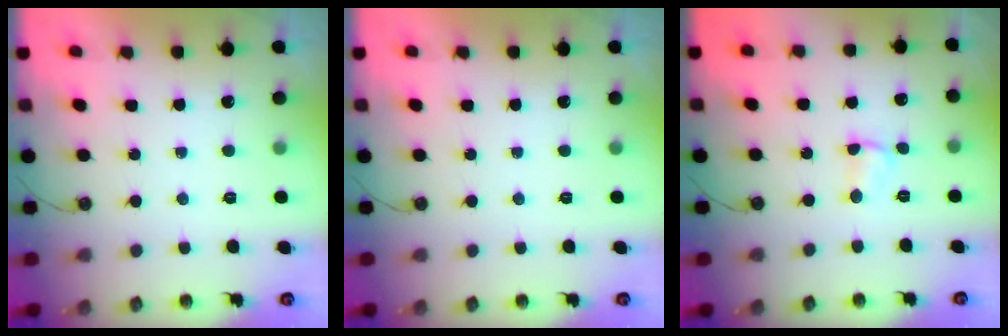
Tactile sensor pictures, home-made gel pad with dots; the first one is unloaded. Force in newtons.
{"total": 0.0}
{"total": 3.3, "press": 3.3, "slide": 0.5}